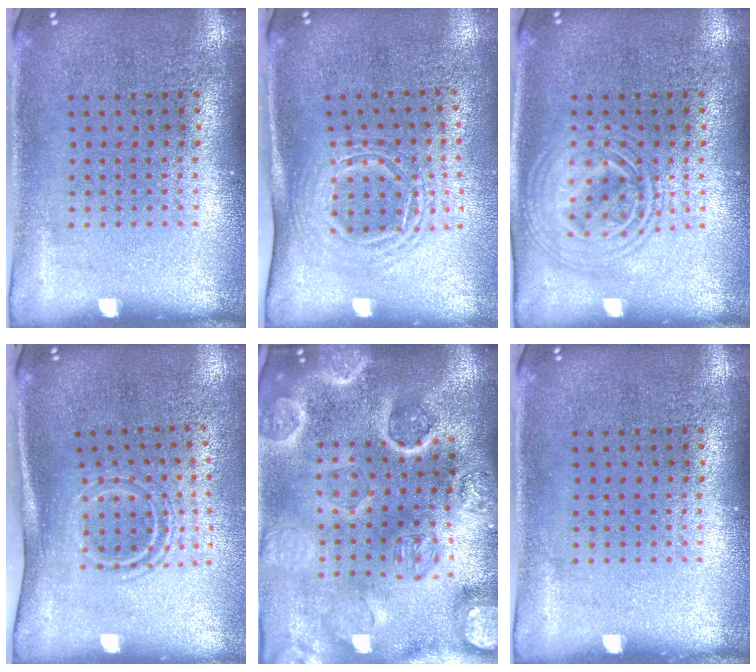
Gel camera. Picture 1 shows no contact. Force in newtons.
{"total": 1.6, "press": 1.2, "slide": 1.1}
{"total": 2.9, "press": 2.9, "slide": 0.4}
{"total": 1.7, "press": 1.1, "slide": 1.4}
{"total": 5.1, "press": 4.4, "slide": 2.5}
{"total": 0.0}